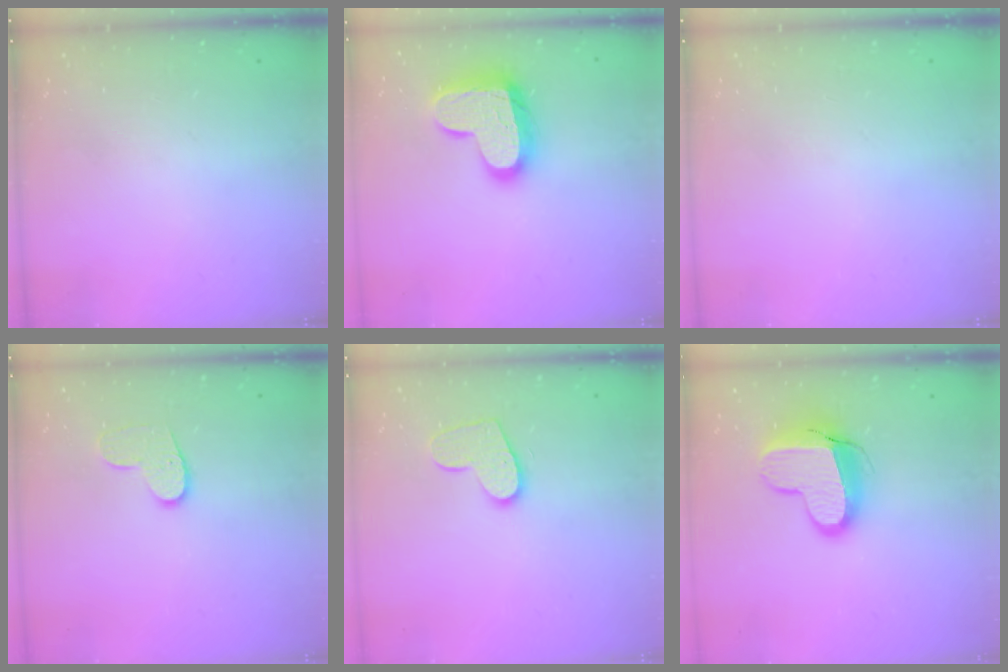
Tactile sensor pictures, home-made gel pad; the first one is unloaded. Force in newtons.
{"total": 17.1, "press": 17.0, "slide": 1.1}
{"total": 0.0}
{"total": 8.2, "press": 8.2, "slide": 0.2}
{"total": 10.6, "press": 10.5, "slide": 0.8}
{"total": 13.3, "press": 13.3, "slide": 0.9}